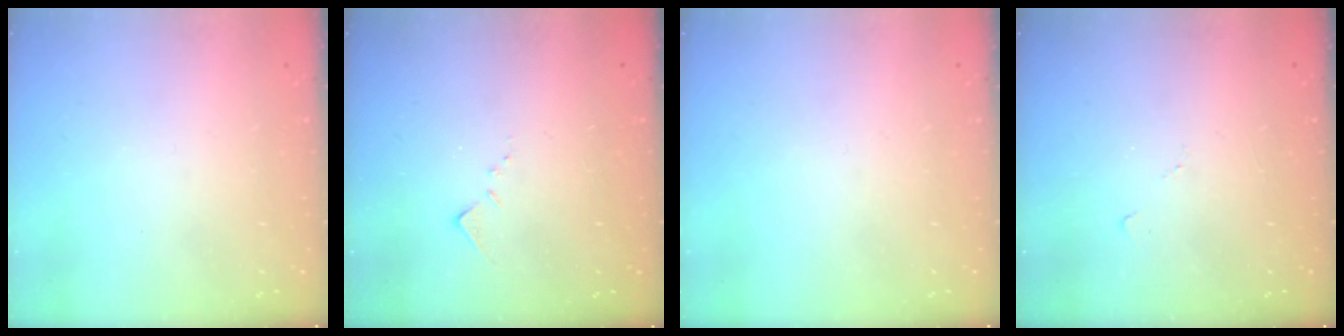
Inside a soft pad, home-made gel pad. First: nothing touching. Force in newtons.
{"total": 7.5, "press": 7.4, "slide": 0.6}
{"total": 0.0}
{"total": 5.5, "press": 5.5, "slide": 0.7}